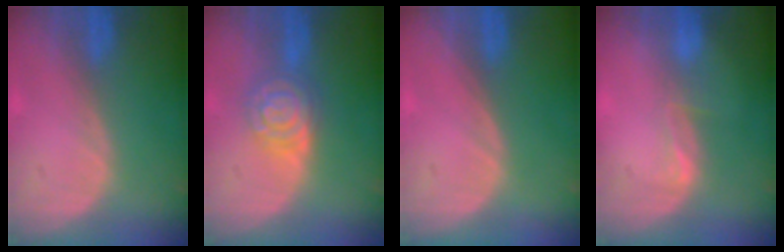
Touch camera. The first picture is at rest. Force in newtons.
{"total": 6.7, "press": 6.6, "slide": 0.4}
{"total": 0.0}
{"total": 2.2, "press": 1.7, "slide": 1.4}